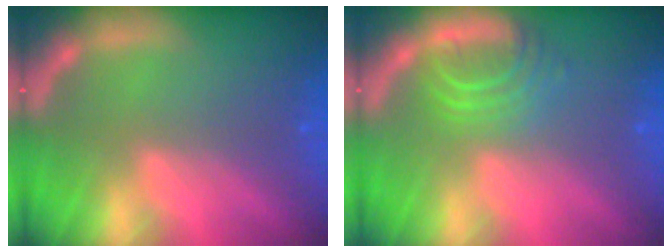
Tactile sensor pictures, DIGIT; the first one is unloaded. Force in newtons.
{"total": 4.5}